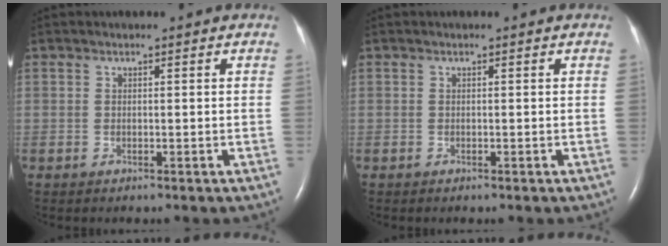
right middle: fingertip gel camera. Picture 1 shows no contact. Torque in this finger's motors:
{"motor_torque": [1.06, -1.08, 0.00, 0.00]}